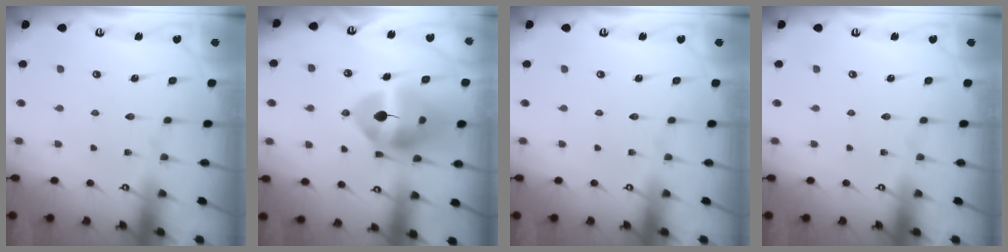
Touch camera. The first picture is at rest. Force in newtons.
{"total": 15.0, "press": 14.8, "slide": 2.0}
{"total": 0.0}
{"total": 0.0}